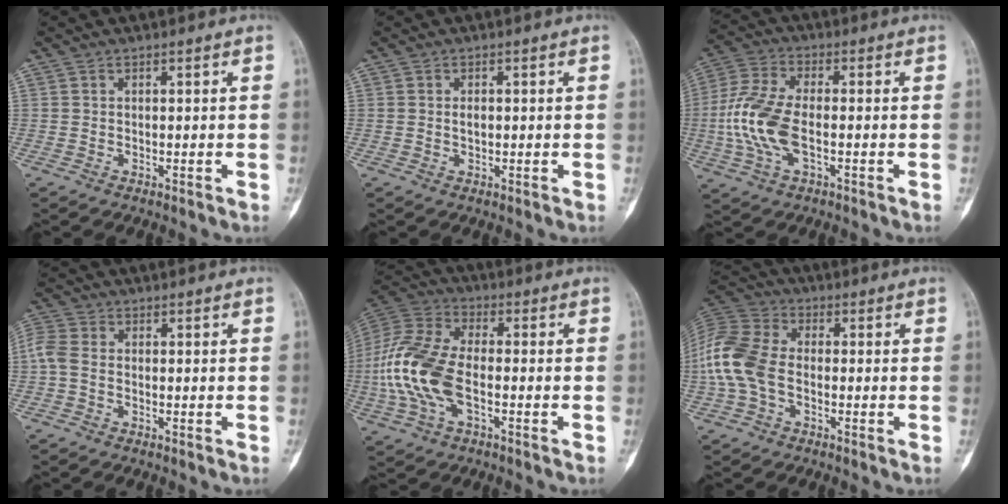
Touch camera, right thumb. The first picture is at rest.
{"total": 1.3, "force": [0.1, 0.8, 1.0], "torque": [-0.013, 0.000, 0.003]}
{"total": 12.2, "force": [-2.0, 5.8, 10.5], "torque": [-0.242, 0.014, -0.041]}
{"total": 3.9, "force": [-0.4, 2.6, 2.9], "torque": [-0.080, 0.008, -0.020]}
{"total": 16.0, "force": [-3.0, 8.2, 13.4], "torque": [-0.297, 0.023, -0.060]}
{"total": 12.4, "force": [-1.8, 8.0, 9.4], "torque": [-0.209, 0.030, -0.045]}